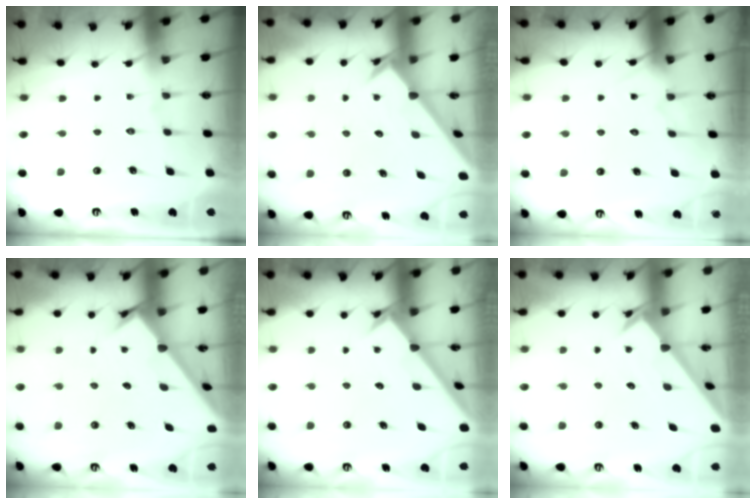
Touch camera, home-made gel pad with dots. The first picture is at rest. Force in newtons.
{"total": 2.5, "press": 2.5, "slide": 0.2}
{"total": 6.8, "press": 6.8, "slide": 0.5}
{"total": 2.0, "press": 2.0, "slide": 0.2}
{"total": 2.2, "press": 2.2, "slide": 0.2}
{"total": 2.0, "press": 2.0, "slide": 0.1}